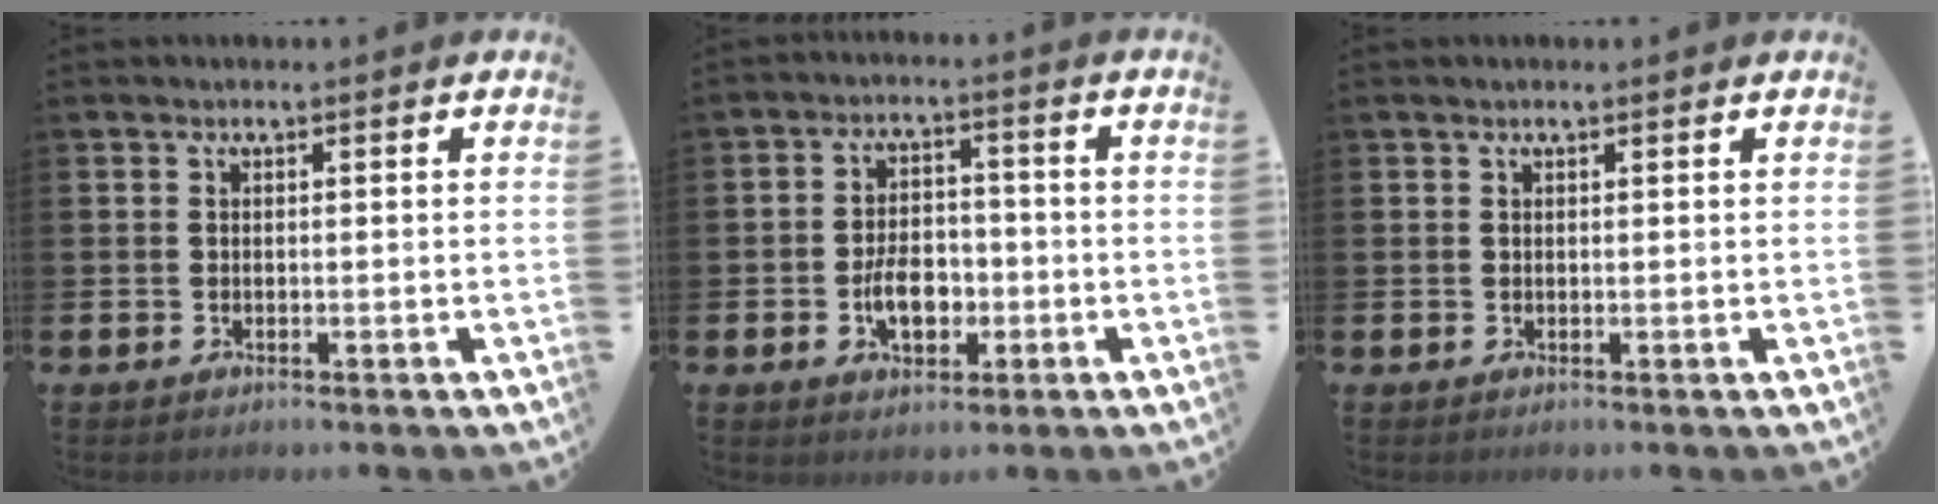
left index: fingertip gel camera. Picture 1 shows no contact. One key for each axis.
{"total": 5.4, "fx": -1.6, "fy": 3.4, "fz": 3.8, "tx": -0.049, "ty": 0.002, "tz": -0.033}
{"total": 0.6, "fx": 0.5, "fy": 0.1, "fz": 0.3, "tx": -0.003, "ty": 0.000, "tz": 0.008}